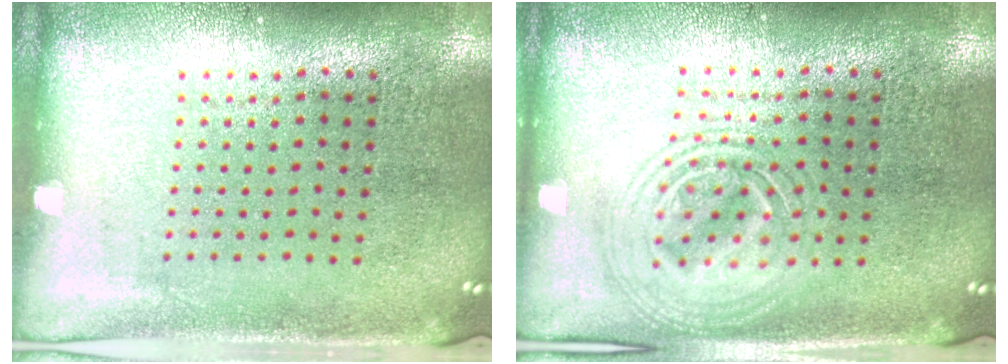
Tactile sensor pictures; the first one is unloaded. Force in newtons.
{"total": 2.8, "press": 2.8, "slide": 0.3}